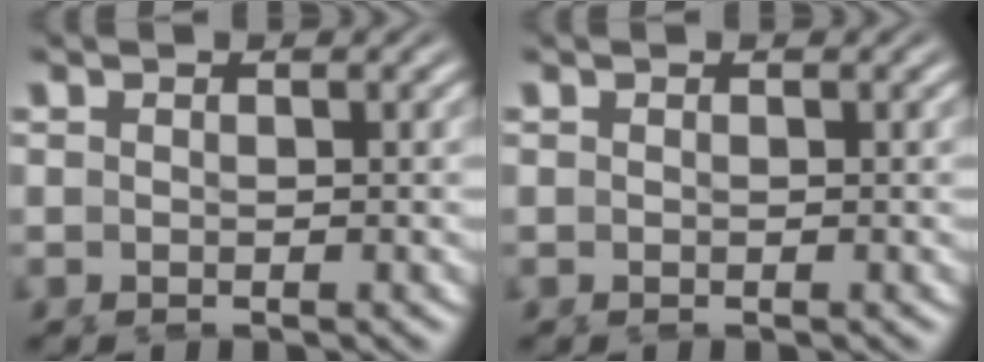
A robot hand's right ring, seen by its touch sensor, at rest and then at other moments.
{"total": 0.0}